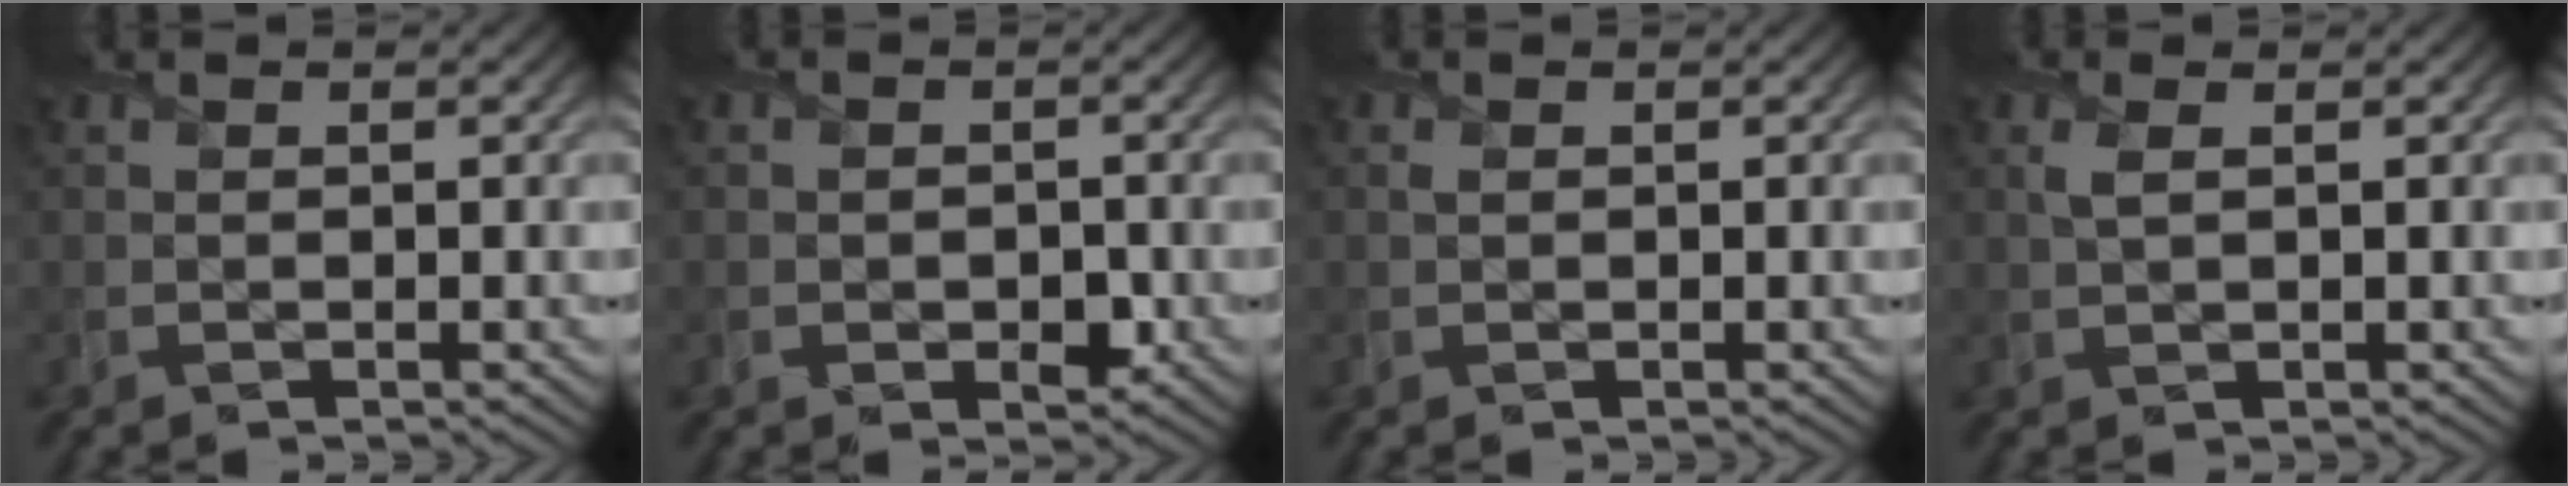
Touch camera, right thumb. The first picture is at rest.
{"total": 2.6, "force": [-0.8, 2.0, 1.5], "torque": [-0.018, -0.010, -0.014]}
{"total": 0.5, "force": [0.2, 0.4, 0.3], "torque": [-0.007, 0.002, 0.001]}
{"total": 1.7, "force": [0.6, 0.6, 1.4], "torque": [-0.039, 0.003, 0.011]}